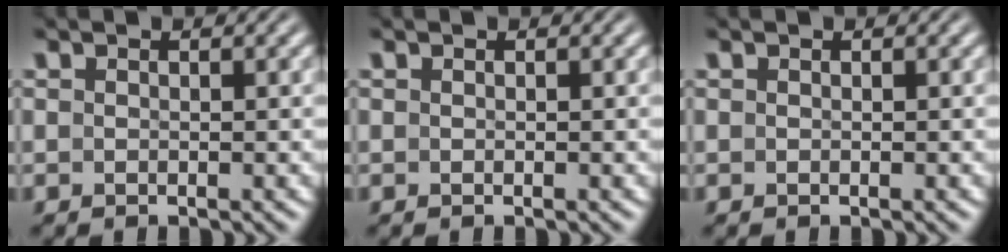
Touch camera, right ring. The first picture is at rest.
{"total": 0.0}
{"total": 0.0}